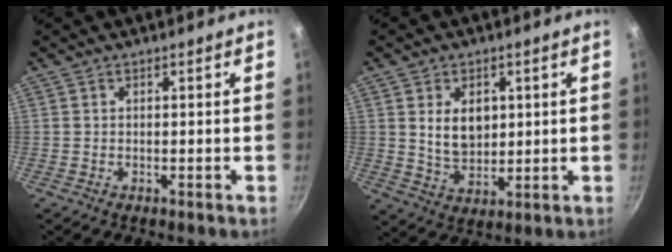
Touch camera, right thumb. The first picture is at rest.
{"total": 7.7, "force": [1.9, 5.4, 5.3], "torque": [-0.068, -0.019, 0.042]}